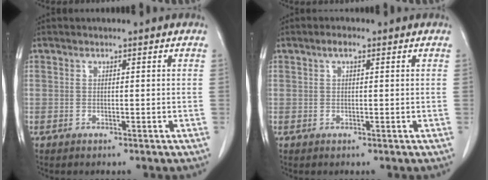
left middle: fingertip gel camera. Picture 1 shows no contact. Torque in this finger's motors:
{"motor_torque": [0.10, -0.08, 0.00, 0.01]}